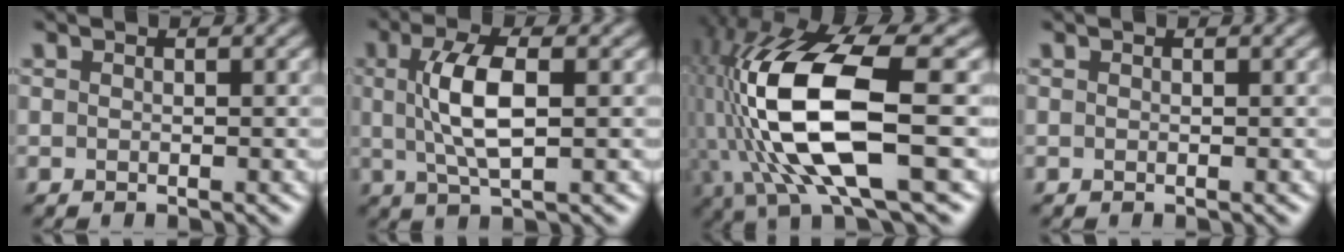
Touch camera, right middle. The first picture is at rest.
{"total": 5.0, "force": [0.5, 1.7, 4.7], "torque": [-0.099, 0.006, 0.009]}
{"total": 14.6, "force": [-1.3, 5.4, 13.5], "torque": [-0.280, -0.004, -0.020]}
{"total": 0.0}